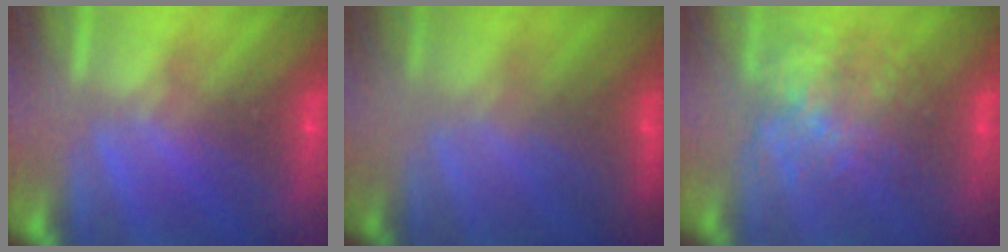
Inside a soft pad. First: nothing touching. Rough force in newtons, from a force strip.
{"total": 3.0}
{"total": 10.5}